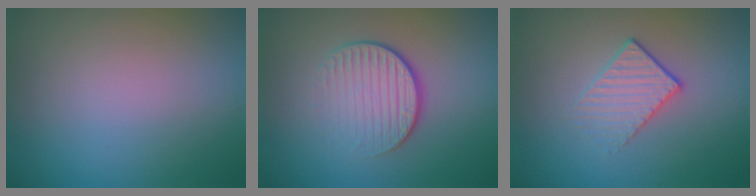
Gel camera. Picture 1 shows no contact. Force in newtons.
{"total": 4.1, "press": 2.6, "slide": 3.2}
{"total": 1.8, "press": 1.4, "slide": 1.1}